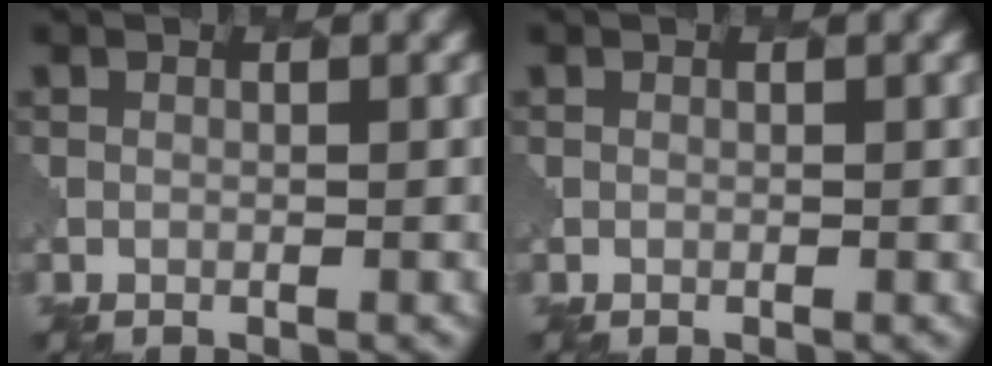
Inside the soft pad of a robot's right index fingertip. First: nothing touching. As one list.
[{"total": 0.0}]